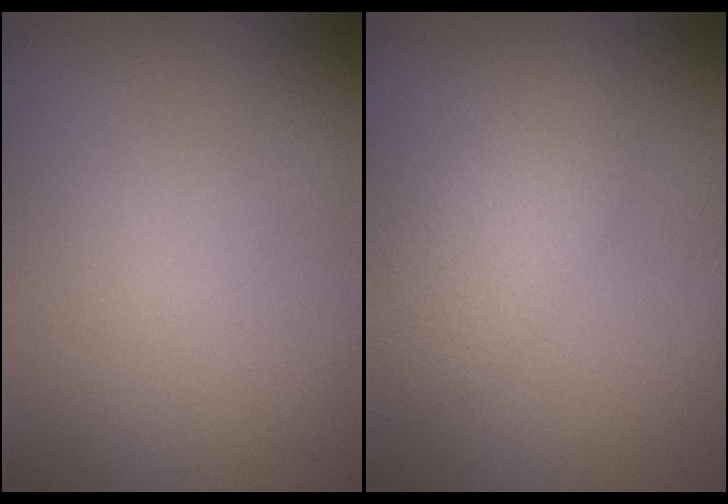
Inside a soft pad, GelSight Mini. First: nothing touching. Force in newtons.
{"total": 3.9, "press": 3.9, "slide": 0.1}